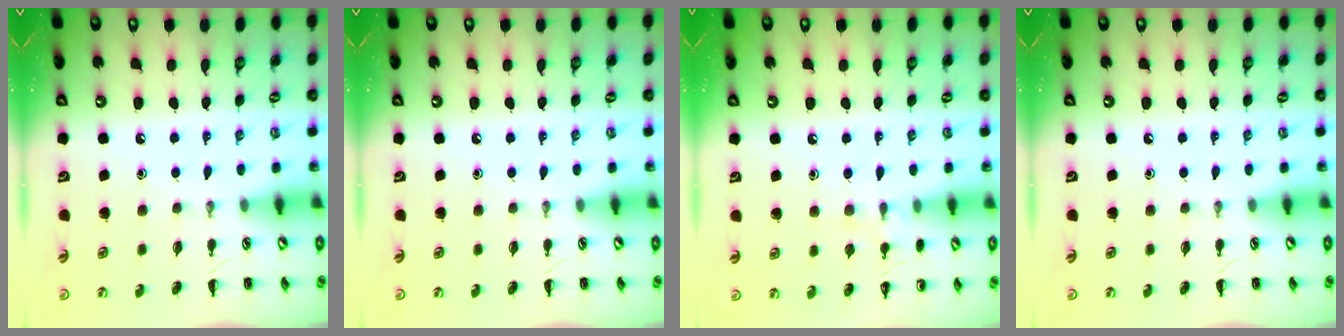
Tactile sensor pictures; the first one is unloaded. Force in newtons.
{"total": 0.0}
{"total": 6.2, "press": 5.9, "slide": 1.9}
{"total": 0.0}